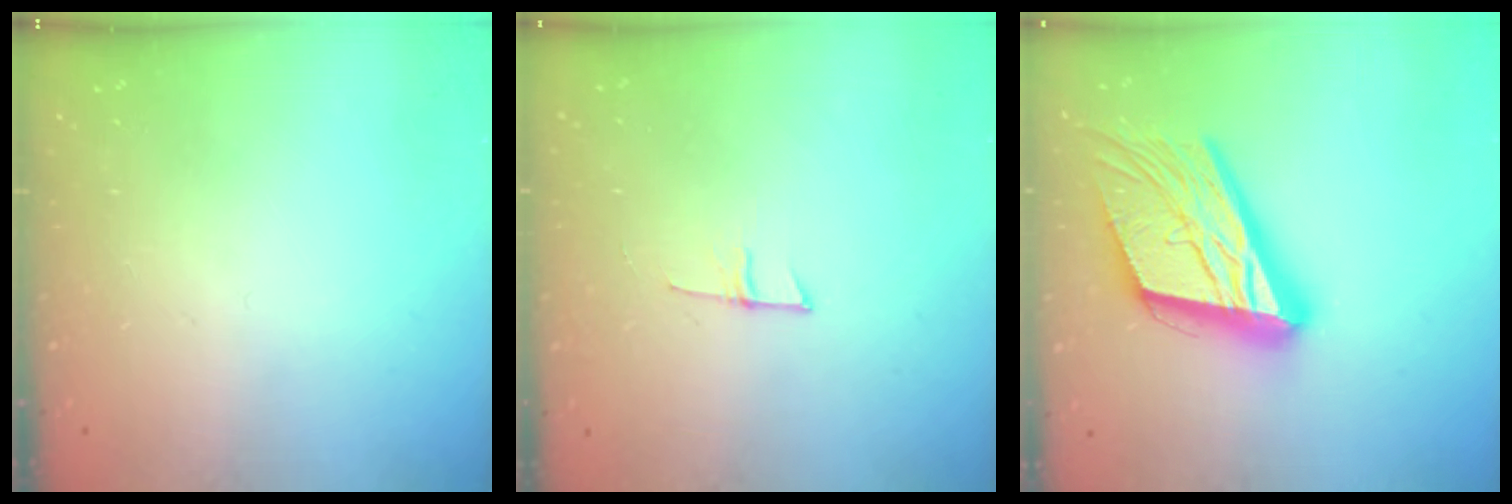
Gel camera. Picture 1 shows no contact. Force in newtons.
{"total": 4.7, "press": 4.7, "slide": 0.3}
{"total": 25.1, "press": 24.8, "slide": 4.1}